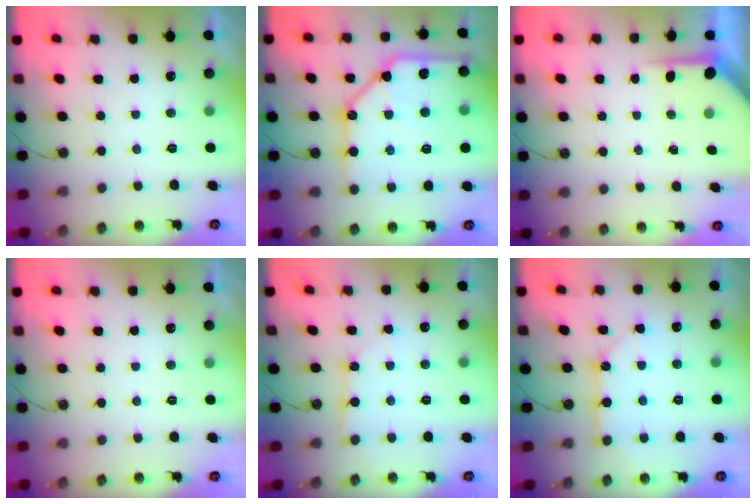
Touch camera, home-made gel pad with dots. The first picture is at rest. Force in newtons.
{"total": 21.9, "press": 21.8, "slide": 2.1}
{"total": 4.0, "press": 4.0, "slide": 0.2}
{"total": 0.0}
{"total": 3.6, "press": 3.5, "slide": 0.5}
{"total": 11.0, "press": 11.0, "slide": 0.8}